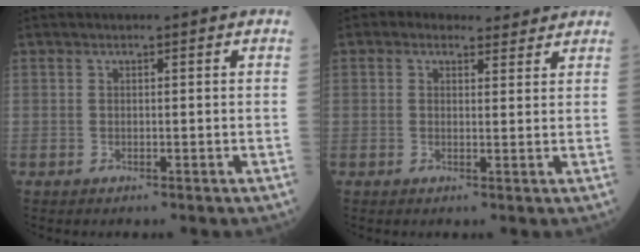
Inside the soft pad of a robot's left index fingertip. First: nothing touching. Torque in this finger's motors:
{"motor_torque": [0.77, -0.84, 0.22, 0.00]}